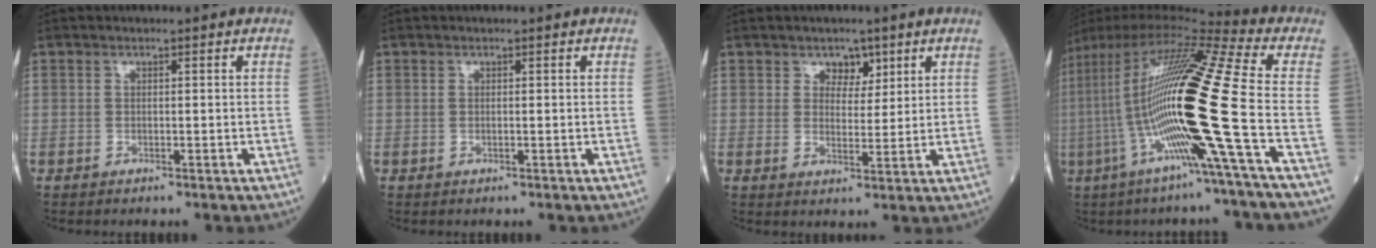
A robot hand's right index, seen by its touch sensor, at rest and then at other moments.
{"total": 0.0}
{"total": 3.3, "force": [2.1, 2.1, 1.3], "torque": [-0.013, 0.000, 0.033]}
{"total": 23.5, "force": [-4.6, -1.2, 23.0], "torque": [-0.458, -0.019, -0.109]}